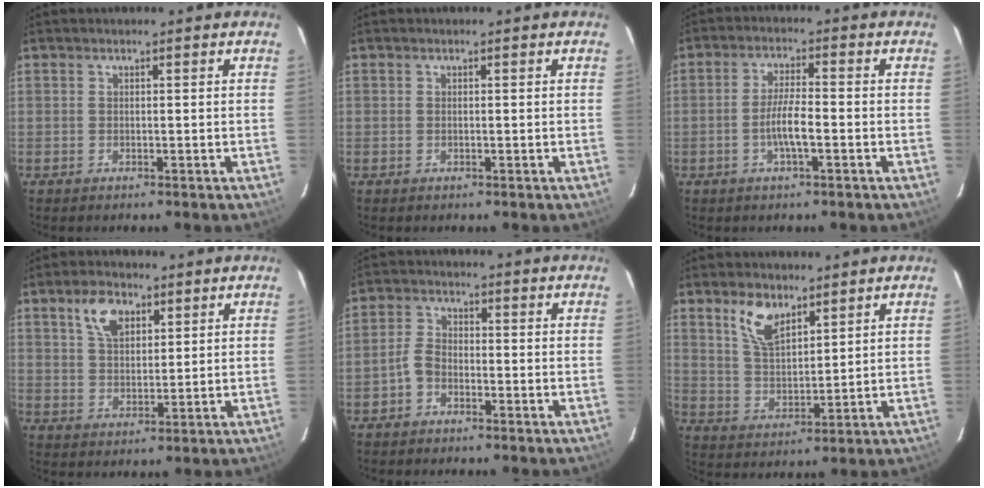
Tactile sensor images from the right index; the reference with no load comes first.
{"total": 0.0}
{"total": 5.1, "force": [-1.8, 0.7, 4.7], "torque": [-0.093, 0.003, -0.034]}
{"total": 6.8, "force": [3.5, 3.8, 4.3], "torque": [-0.080, 0.012, 0.065]}
{"total": 3.4, "force": [-2.1, 2.1, 1.7], "torque": [-0.037, 0.011, -0.043]}
{"total": 7.8, "force": [5.0, 3.7, 4.7], "torque": [-0.088, 0.008, 0.101]}